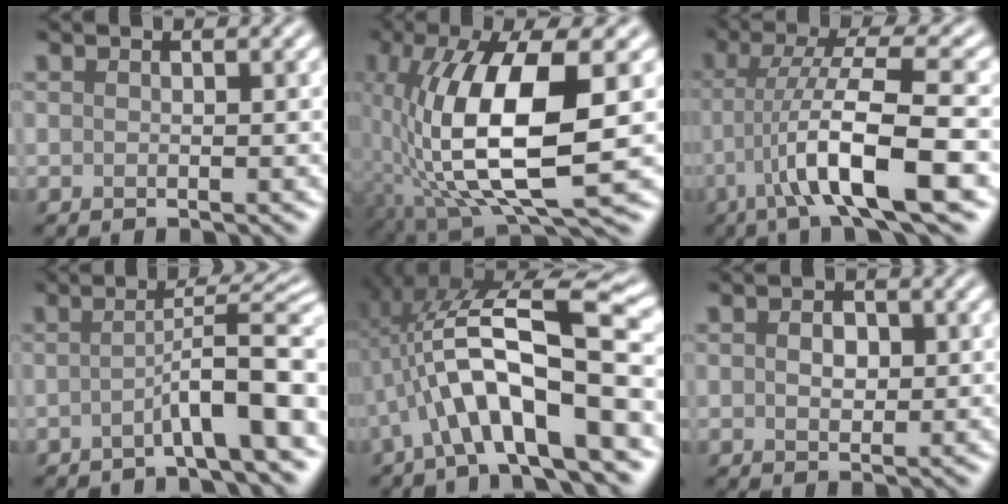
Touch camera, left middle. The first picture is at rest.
{"total": 11.6, "force": [-0.4, 4.0, 10.9], "torque": [-0.218, -0.002, 0.000]}
{"total": 8.4, "force": [-2.5, 1.3, 7.9], "torque": [-0.129, 0.023, -0.043]}
{"total": 6.3, "force": [-1.9, 0.9, 5.9], "torque": [-0.081, 0.024, -0.040]}
{"total": 10.0, "force": [-1.5, 2.7, 9.6], "torque": [-0.160, 0.024, -0.025]}
{"total": 1.5, "force": [0.2, 1.0, 1.0], "torque": [-0.019, 0.004, 0.007]}